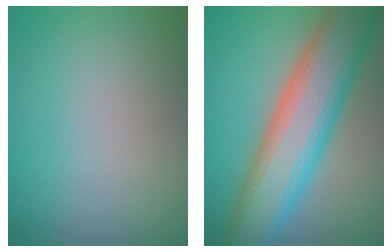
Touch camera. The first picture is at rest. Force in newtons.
{"total": 10.5, "press": 10.5, "slide": 0.3}